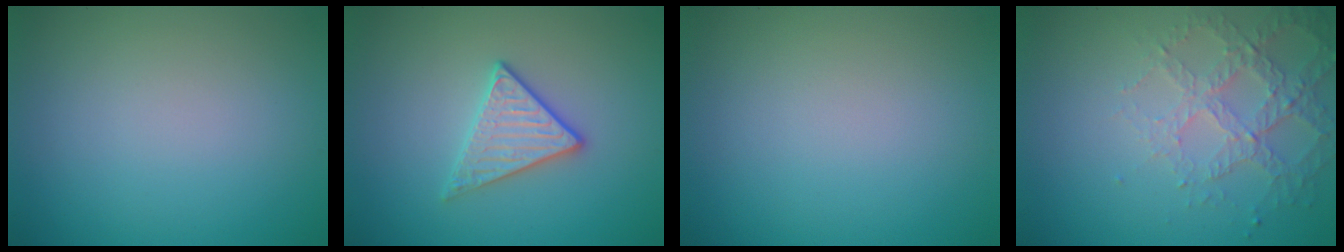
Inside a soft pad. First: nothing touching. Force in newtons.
{"total": 2.8, "press": 2.7, "slide": 0.8}
{"total": 0.0}
{"total": 4.1, "press": 3.1, "slide": 2.8}